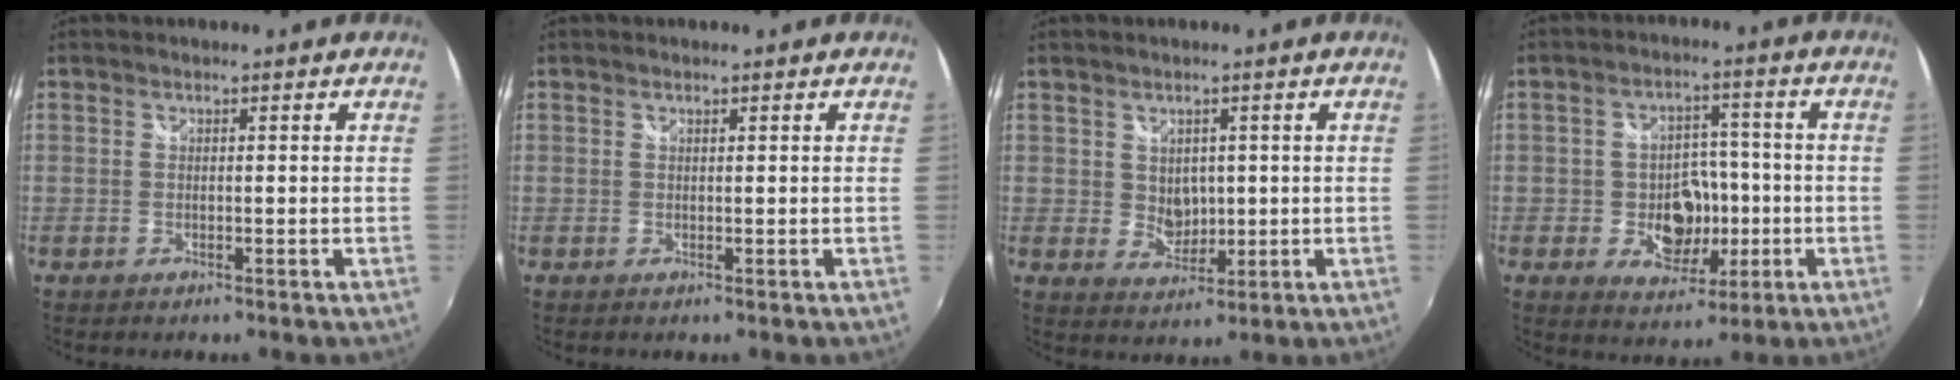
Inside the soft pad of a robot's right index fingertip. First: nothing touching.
{"total": 0.0}
{"total": 3.8, "force": [1.0, 3.1, 1.8], "torque": [-0.027, 0.003, 0.026]}
{"total": 9.0, "force": [-2.1, 7.0, 5.3], "torque": [-0.101, 0.009, -0.020]}